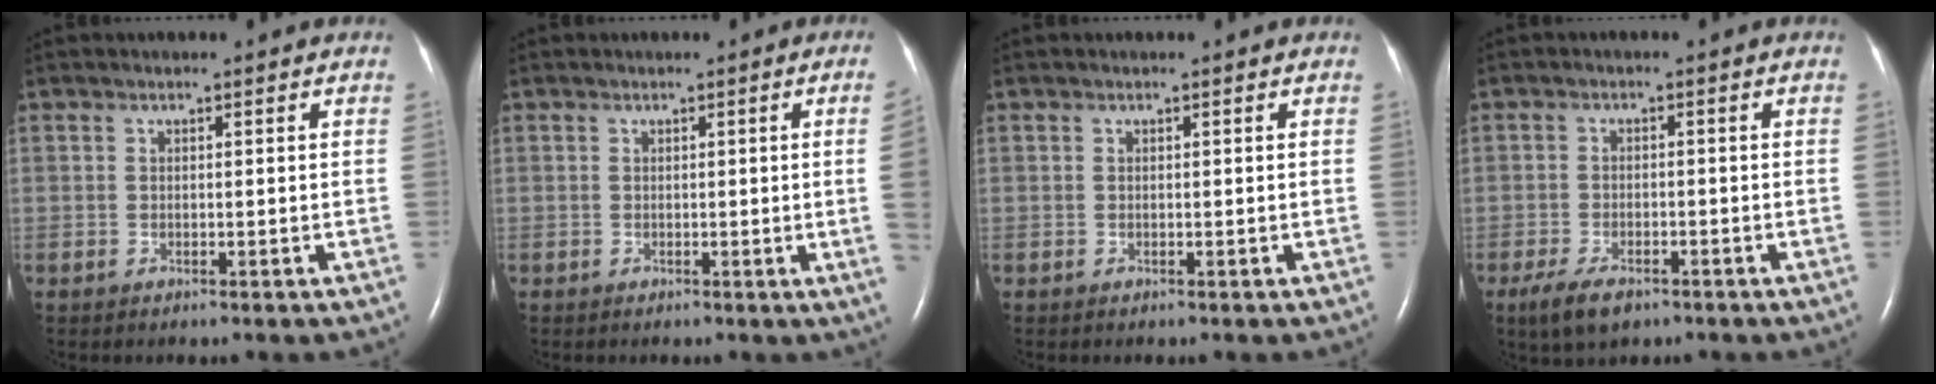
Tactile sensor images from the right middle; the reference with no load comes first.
{"total": 2.3, "force": [-0.1, -1.0, 2.1], "torque": [-0.030, -0.003, 0.000]}
{"total": 0.0}
{"total": 5.2, "force": [-3.4, 2.0, 3.3], "torque": [-0.073, -0.008, -0.057]}